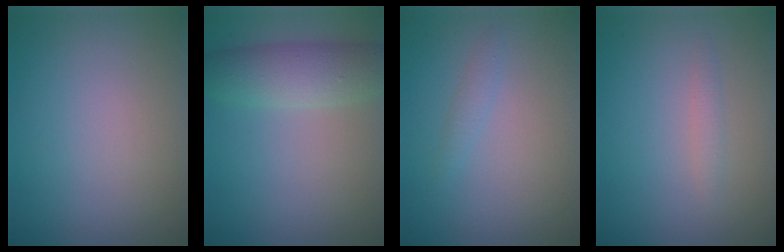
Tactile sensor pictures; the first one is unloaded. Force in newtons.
{"total": 4.5, "press": 4.4, "slide": 0.2}
{"total": 0.9, "press": 0.9, "slide": 0.0}
{"total": 0.9, "press": 0.9, "slide": 0.0}